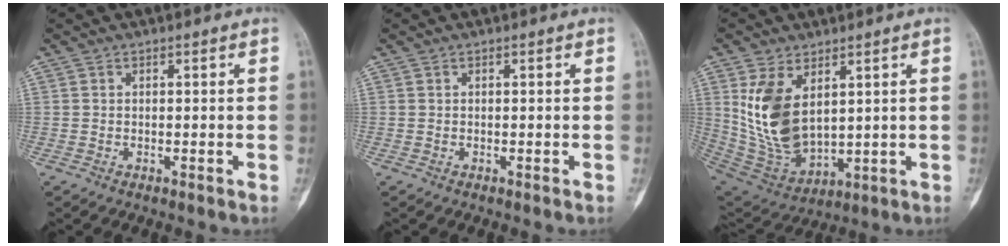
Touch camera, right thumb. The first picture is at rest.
{"total": 0.0}
{"total": 14.6, "force": [4.2, 8.5, 11.1], "torque": [-0.196, -0.024, 0.105]}